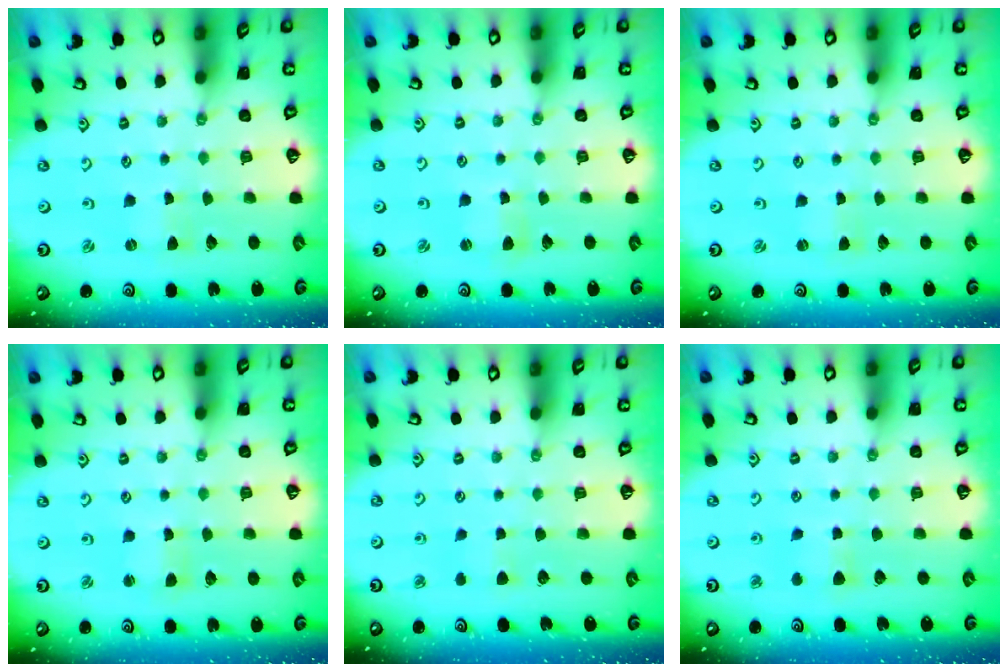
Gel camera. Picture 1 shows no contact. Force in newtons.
{"total": 2.1, "press": 2.1, "slide": 0.3}
{"total": 0.7, "press": 0.7, "slide": 0.2}
{"total": 1.8, "press": 1.8, "slide": 0.3}
{"total": 3.6, "press": 3.6, "slide": 0.5}
{"total": 4.1, "press": 4.1, "slide": 0.8}